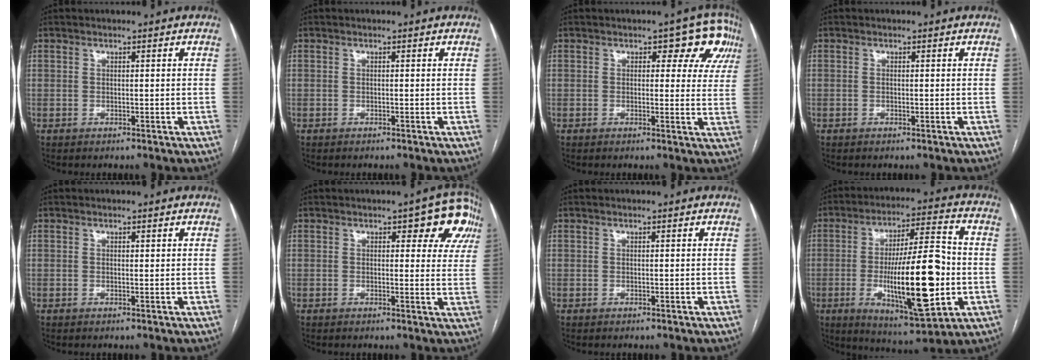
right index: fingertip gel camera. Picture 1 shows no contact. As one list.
[{"total": 0.0}, {"total": 6.8, "force": [3.0, 3.8, 4.8], "torque": [-0.033, 0.013, 0.019]}, {"total": 0.0}, {"total": 0.0}, {"total": 7.7, "force": [3.5, 3.2, 6.1], "torque": [-0.053, 0.009, 0.028]}, {"total": 0.0}, {"total": 19.2, "force": [-3.4, 3.5, 18.6], "torque": [-0.321, -0.007, -0.046]}]